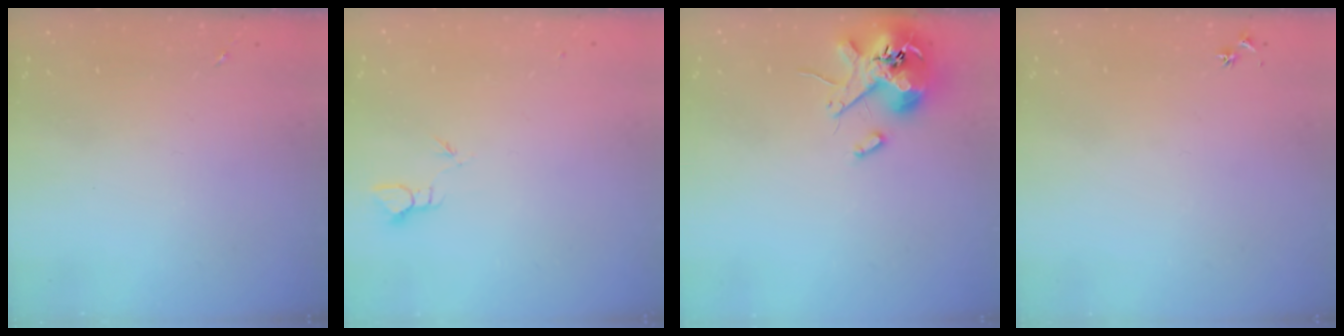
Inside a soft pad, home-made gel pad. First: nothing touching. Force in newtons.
{"total": 2.0, "press": 2.0, "slide": 0.1}
{"total": 12.3, "press": 12.2, "slide": 1.9}
{"total": 2.9, "press": 2.8, "slide": 0.3}